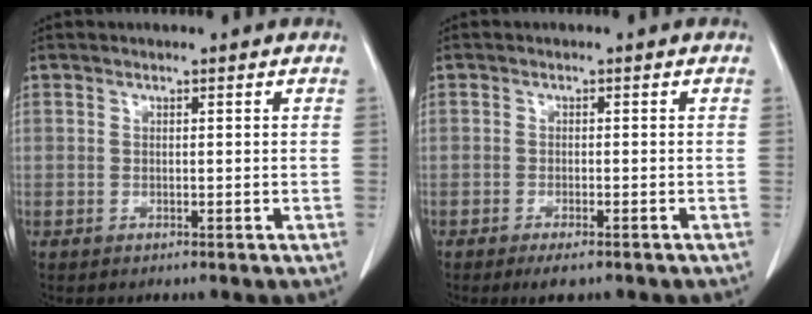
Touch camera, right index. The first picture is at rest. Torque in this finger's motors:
{"motor_torque": [0.31, -0.14, 0.11, 0.04]}